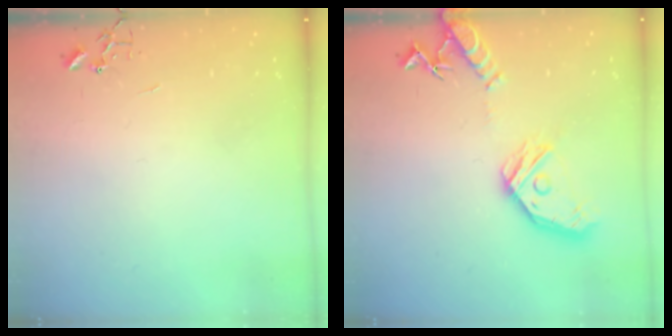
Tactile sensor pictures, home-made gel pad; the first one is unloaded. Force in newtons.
{"total": 17.1, "press": 16.9, "slide": 2.2}